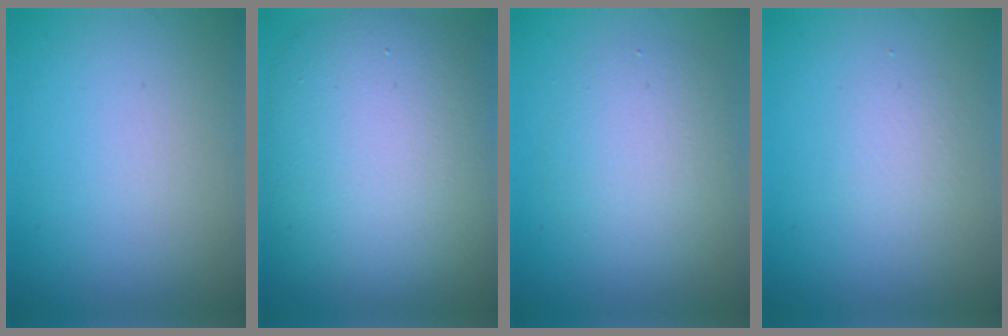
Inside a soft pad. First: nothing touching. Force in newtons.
{"total": 13.1, "press": 13.1, "slide": 0.3}
{"total": 3.7, "press": 3.7, "slide": 0.4}
{"total": 1.3, "press": 1.3, "slide": 0.1}